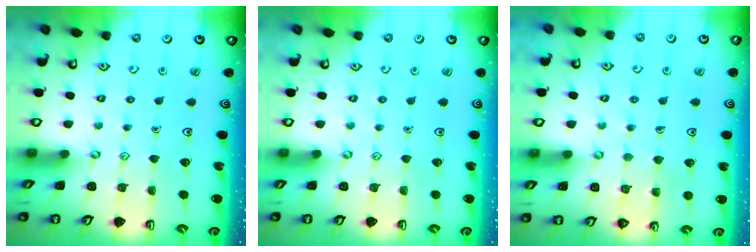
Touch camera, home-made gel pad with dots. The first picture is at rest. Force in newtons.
{"total": 0.0}
{"total": 4.9, "press": 4.9, "slide": 0.4}